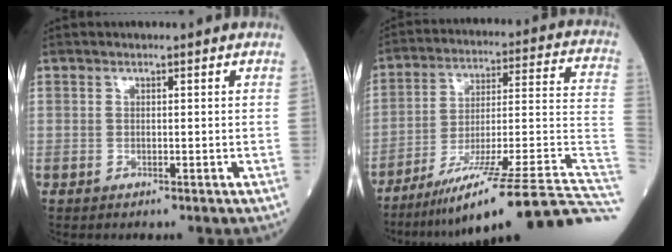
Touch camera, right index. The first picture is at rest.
{"total": 27.8, "force": [-20.3, -0.2, 19.0], "torque": [-0.172, -0.007, -0.309]}